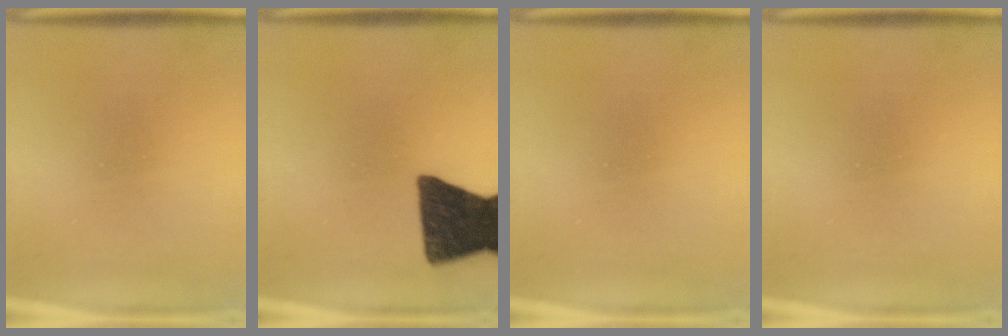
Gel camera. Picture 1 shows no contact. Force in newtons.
{"total": 15.5}
{"total": 0.0}
{"total": 0.0}